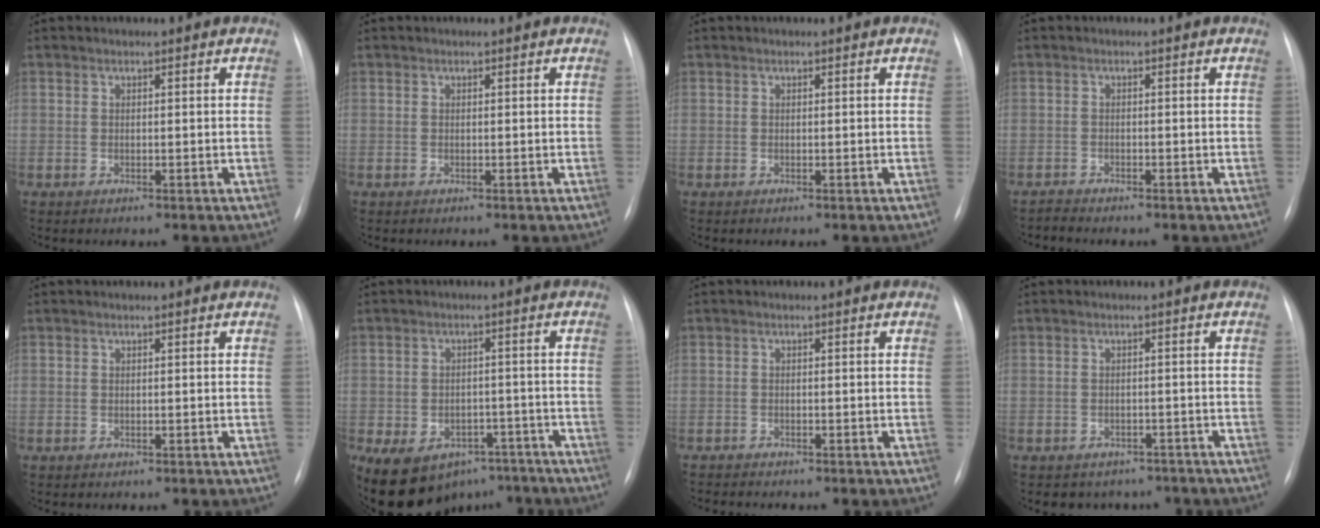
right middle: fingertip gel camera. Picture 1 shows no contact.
{"total": 0.0}
{"total": 0.0}
{"total": 1.0, "force": [-0.9, -0.2, -0.4], "torque": [0.005, -0.007, -0.018]}
{"total": 0.0}
{"total": 14.8, "force": [-9.3, 9.6, 6.3], "torque": [-0.129, 0.010, -0.122]}
{"total": 1.7, "force": [-1.7, 0.0, 0.2], "torque": [-0.003, -0.006, -0.026]}
{"total": 6.0, "force": [-5.0, 3.4, 0.4], "torque": [0.005, 0.013, -0.052]}